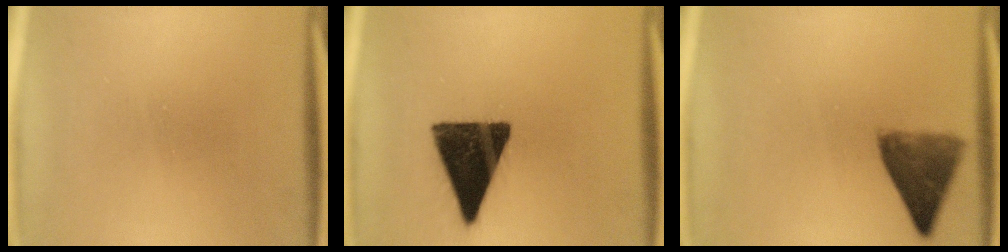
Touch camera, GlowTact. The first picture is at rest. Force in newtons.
{"total": 15.4}
{"total": 7.1}